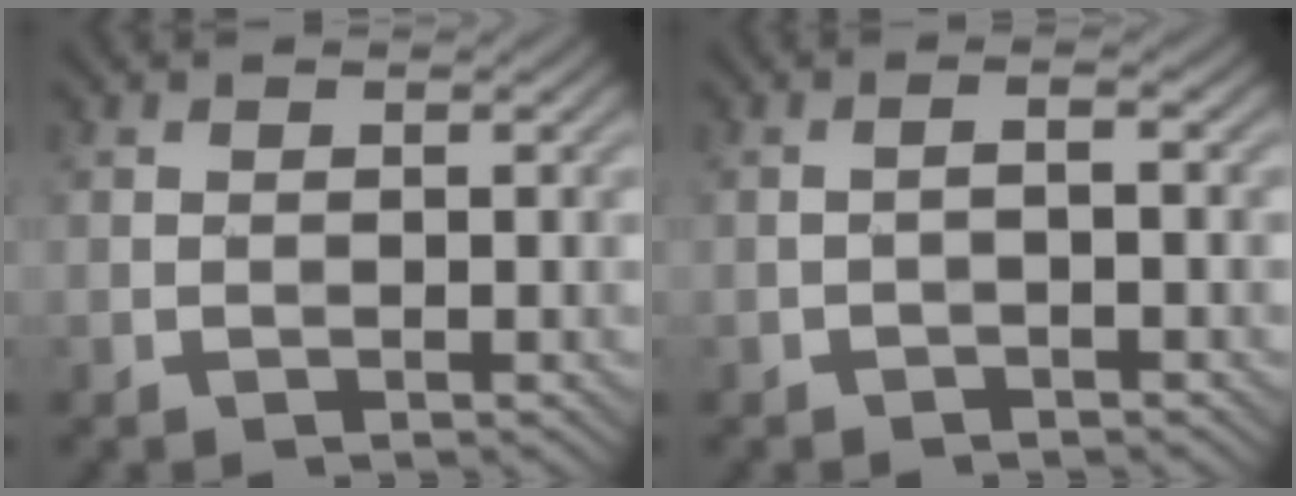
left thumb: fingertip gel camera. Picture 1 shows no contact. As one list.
[{"total": 1.0, "force": [-0.4, 0.2, 0.9], "torque": [-0.014, 0.008, -0.012]}]